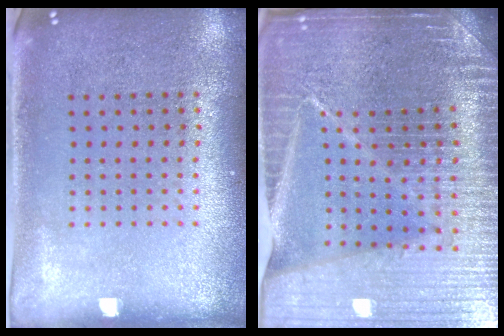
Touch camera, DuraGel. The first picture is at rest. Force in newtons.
{"total": 5.7, "press": 5.1, "slide": 2.4}